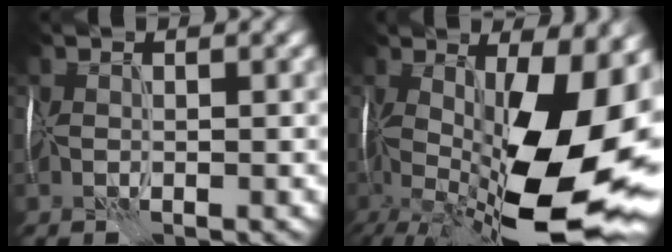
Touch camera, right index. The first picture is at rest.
{"total": 17.3, "force": [-1.8, 6.5, 15.9], "torque": [-0.252, -0.011, -0.022]}